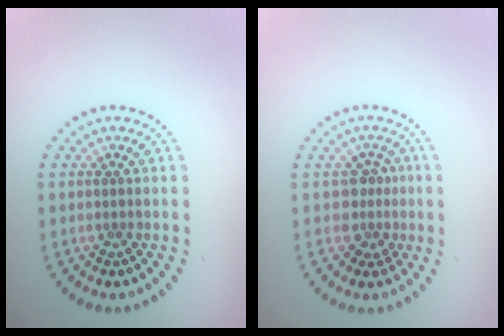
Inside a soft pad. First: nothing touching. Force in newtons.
{"total": 2.4, "press": 1.8, "slide": 1.6}